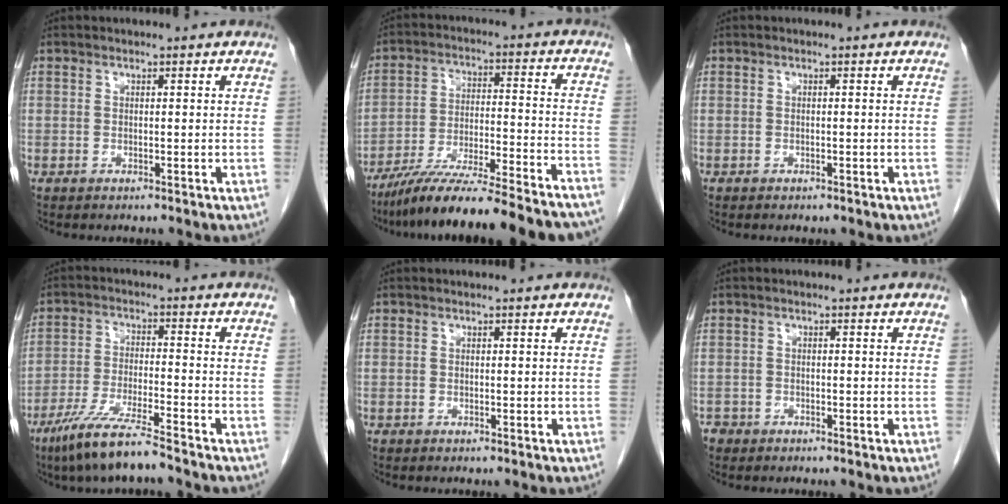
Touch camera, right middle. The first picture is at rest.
{"total": 22.4, "force": [-19.4, 0.8, 11.1], "torque": [-0.148, -0.021, -0.296]}
{"total": 0.6, "force": [-0.4, 0.3, 0.3], "torque": [-0.010, -0.001, -0.004]}
{"total": 9.2, "force": [-7.0, 0.0, 6.0], "torque": [-0.118, -0.031, -0.132]}
{"total": 0.0}
{"total": 1.4, "force": [-1.1, 0.9, 0.0], "torque": [-0.003, 0.003, -0.020]}